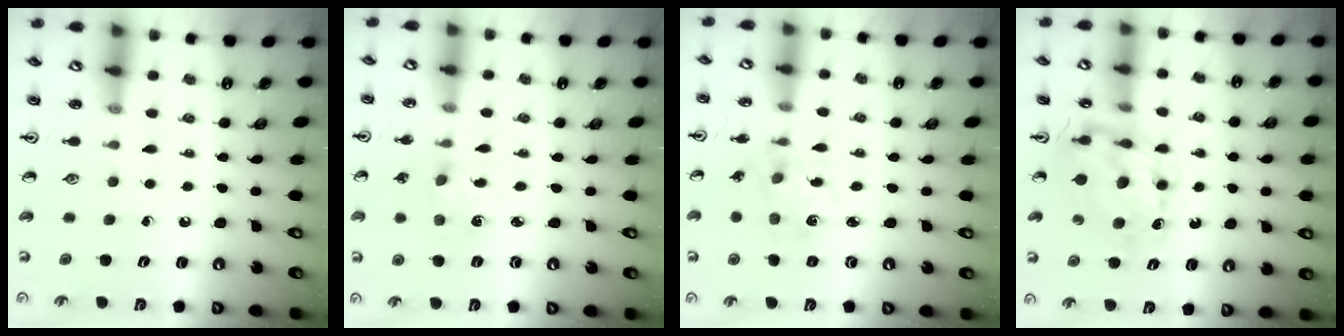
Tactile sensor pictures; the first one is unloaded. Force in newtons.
{"total": 2.7, "press": 2.7, "slide": 0.3}
{"total": 2.3, "press": 2.3, "slide": 0.6}
{"total": 8.1, "press": 8.0, "slide": 0.6}